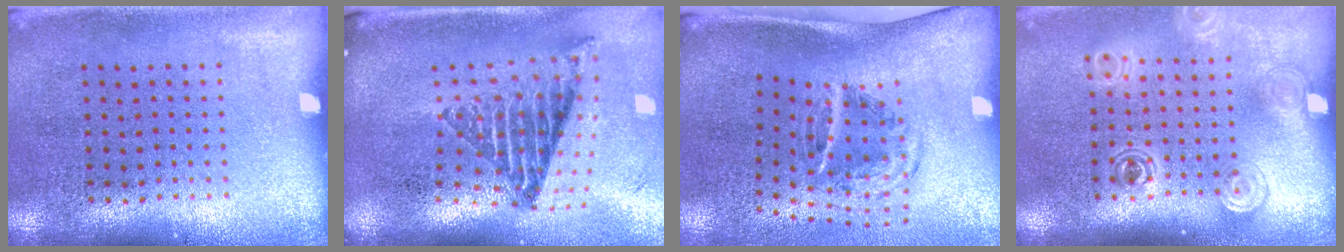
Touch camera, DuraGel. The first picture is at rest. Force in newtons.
{"total": 2.0, "press": 1.5, "slide": 1.4}
{"total": 2.1, "press": 1.2, "slide": 1.7}
{"total": 1.4, "press": 1.2, "slide": 0.8}